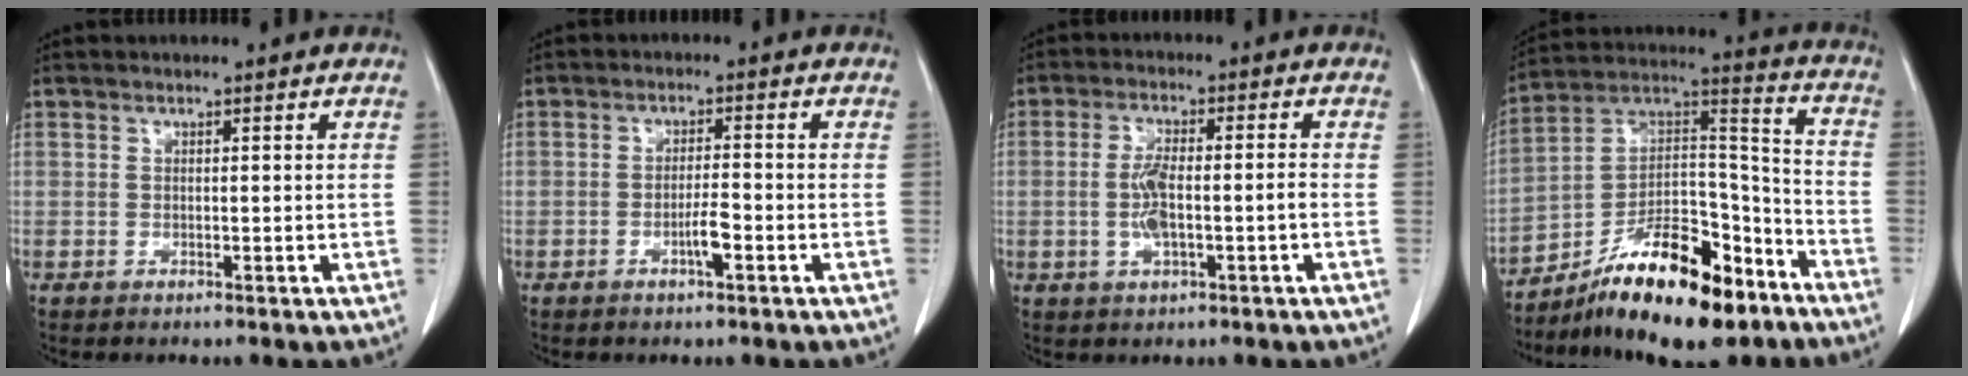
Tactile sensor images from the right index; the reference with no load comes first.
{"total": 3.1, "force": [-1.4, 0.3, 2.7], "torque": [-0.048, 0.001, -0.025]}
{"total": 5.8, "force": [-1.3, 1.3, 5.5], "torque": [-0.117, 0.008, -0.021]}
{"total": 19.9, "force": [-13.0, 6.4, 13.6], "torque": [-0.222, 0.031, -0.216]}